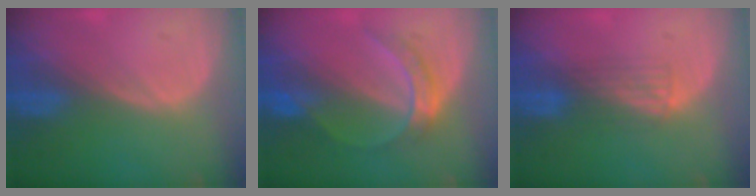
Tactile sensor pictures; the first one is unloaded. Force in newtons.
{"total": 5.1, "press": 5.1, "slide": 0.5}
{"total": 3.2, "press": 3.0, "slide": 1.2}